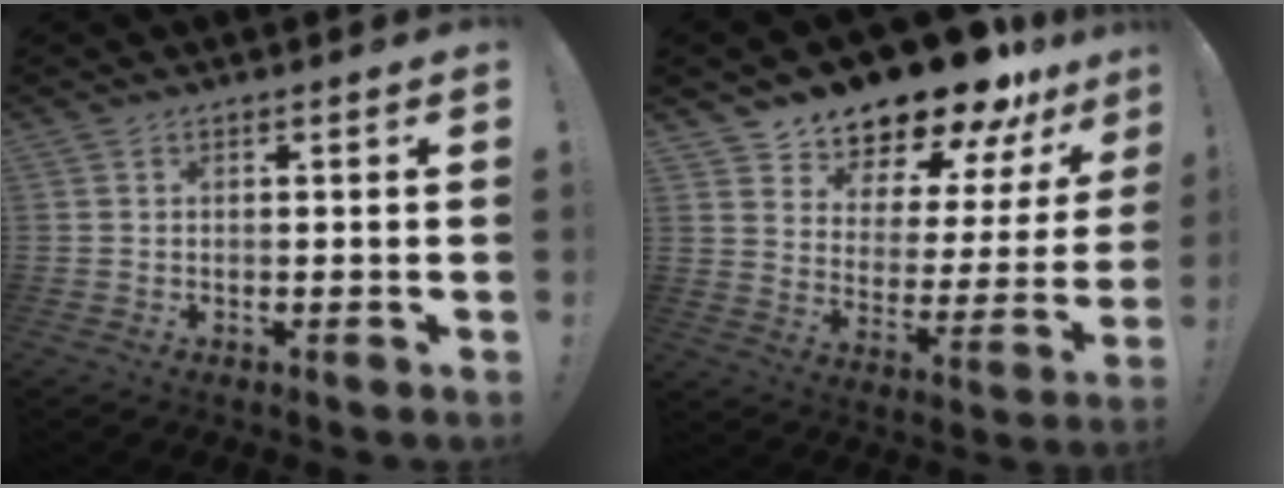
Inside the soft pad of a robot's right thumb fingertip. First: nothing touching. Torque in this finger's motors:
{"motor_torque": [0.27, 2.14, 0.29, 0.20, 0.00]}